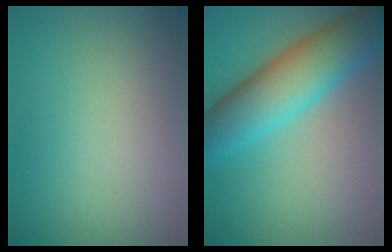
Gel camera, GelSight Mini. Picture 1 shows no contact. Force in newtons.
{"total": 8.0, "press": 8.0, "slide": 0.1}